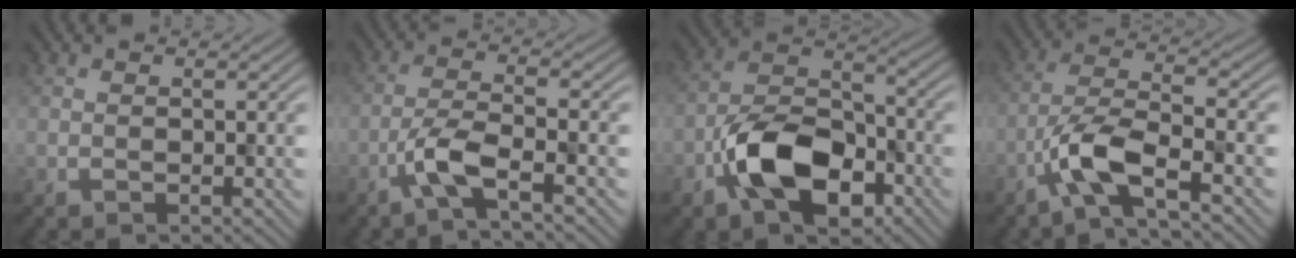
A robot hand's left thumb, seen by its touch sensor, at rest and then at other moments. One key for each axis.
{"total": 4.3, "fx": -2.5, "fy": 0.5, "fz": 3.4, "tx": -0.064, "ty": 0.008, "tz": -0.062}
{"total": 10.2, "fx": -4.9, "fy": 5.7, "fz": 6.9, "tx": -0.131, "ty": 0.006, "tz": -0.106}
{"total": 6.9, "fx": -3.9, "fy": 1.7, "fz": 5.4, "tx": -0.105, "ty": 0.007, "tz": -0.086}